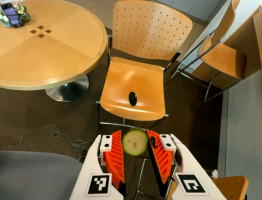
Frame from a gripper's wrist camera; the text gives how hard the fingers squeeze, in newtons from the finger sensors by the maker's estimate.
{"total": 10.3, "left": 10.5, "right": 10.0}